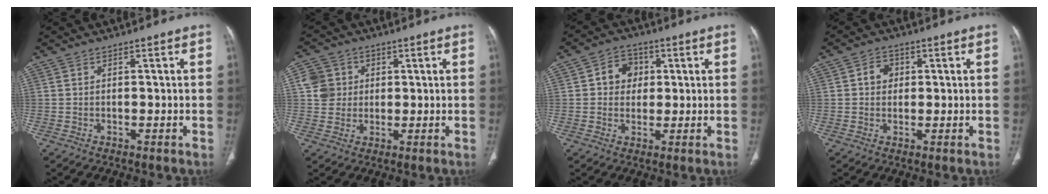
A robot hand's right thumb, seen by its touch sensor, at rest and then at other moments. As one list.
[{"total": 6.5, "force": [1.3, 6.2, 1.6], "torque": [-0.002, 0.005, 0.020]}, {"total": 6.2, "force": [1.2, 5.3, 2.9], "torque": [-0.011, 0.004, 0.013]}, {"total": 4.3, "force": [0.8, 3.8, 2.0], "torque": [-0.005, 0.005, 0.009]}]